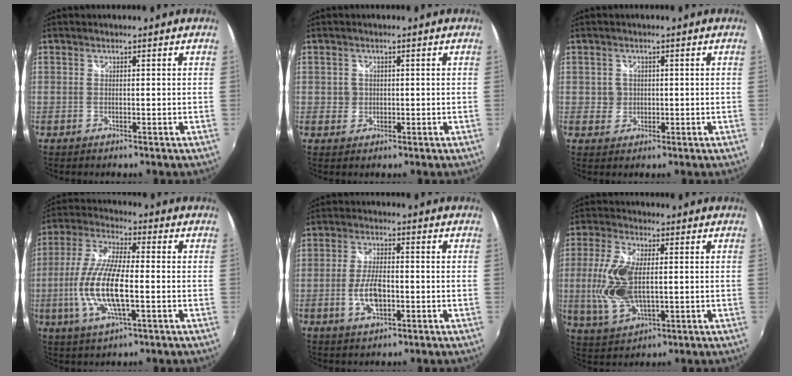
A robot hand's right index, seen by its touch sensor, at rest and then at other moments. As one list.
[{"total": 2.3, "force": [0.1, 2.2, 0.4], "torque": [-0.003, 0.001, -0.001]}, {"total": 2.6, "force": [0.2, 2.6, 0.4], "torque": [-0.003, 0.003, 0.001]}, {"total": 14.6, "force": [-2.7, 4.4, 13.7], "torque": [-0.282, -0.006, -0.055]}, {"total": 7.1, "force": [-1.8, 3.2, 6.1], "torque": [-0.124, -0.003, -0.032]}, {"total": 13.0, "force": [0.0, 6.3, 11.4], "torque": [-0.242, -0.003, 0.006]}]